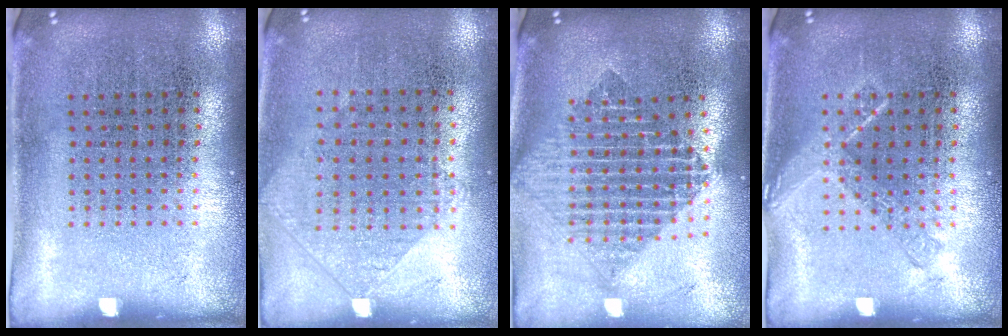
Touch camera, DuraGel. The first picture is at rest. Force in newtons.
{"total": 0.9, "press": 0.9, "slide": 0.3}
{"total": 1.9, "press": 1.6, "slide": 1.1}
{"total": 1.9, "press": 1.9, "slide": 0.3}